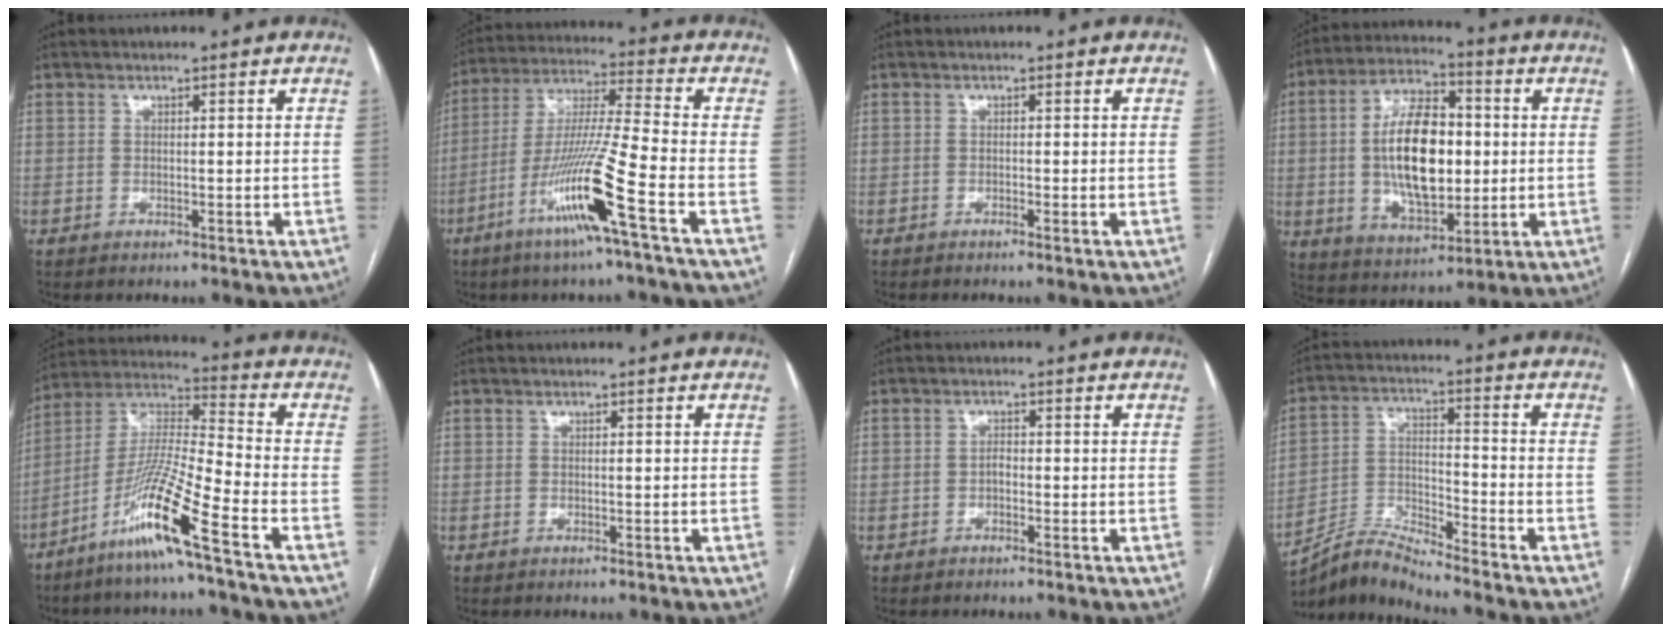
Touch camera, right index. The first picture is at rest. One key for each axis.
{"total": 14.4, "fx": -6.8, "fy": -1.5, "fz": 12.7, "tx": -0.252, "ty": -0.017, "tz": -0.131}
{"total": 0.6, "fx": -0.4, "fy": -0.1, "fz": 0.4, "tx": -0.009, "ty": 0.001, "tz": -0.005}
{"total": 15.3, "fx": 0.4, "fy": 7.2, "fz": 13.6, "tx": -0.256, "ty": 0.015, "tz": 0.012}
{"total": 13.1, "fx": -7.7, "fy": -1.3, "fz": 10.5, "tx": -0.214, "ty": -0.019, "tz": -0.153}
{"total": 0.0}
{"total": 1.0, "fx": -0.5, "fy": 0.7, "fz": 0.6, "tx": -0.005, "ty": 0.005, "tz": -0.010}
{"total": 7.9, "fx": -7.6, "fy": -1.2, "fz": 1.6, "tx": -0.039, "ty": 0.004, "tz": -0.143}